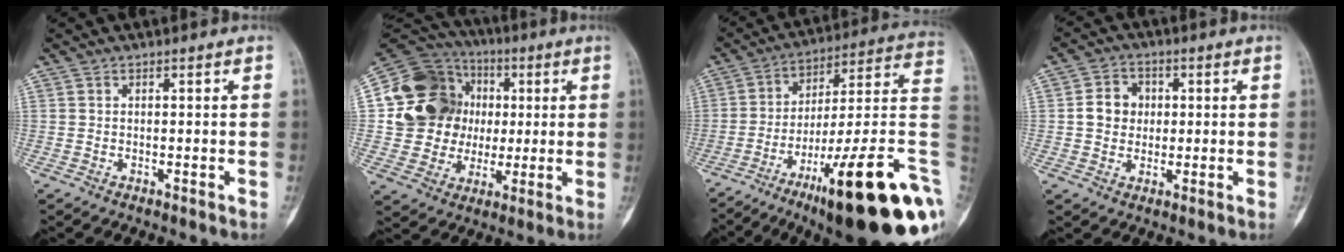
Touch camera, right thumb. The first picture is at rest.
{"total": 18.4, "force": [2.1, 16.5, 7.7], "torque": [-0.104, 0.028, 0.045]}
{"total": 28.7, "force": [-11.5, 5.1, 25.8], "torque": [-0.294, 0.063, -0.172]}
{"total": 6.1, "force": [0.5, 5.3, 3.0], "torque": [-0.028, 0.009, 0.002]}